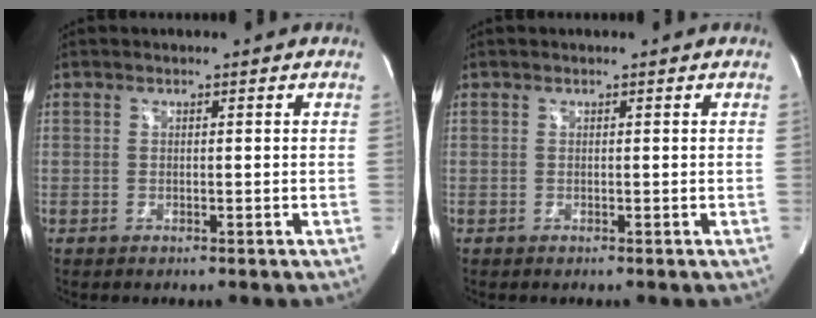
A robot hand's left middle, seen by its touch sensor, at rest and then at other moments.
{"total": 0.0}